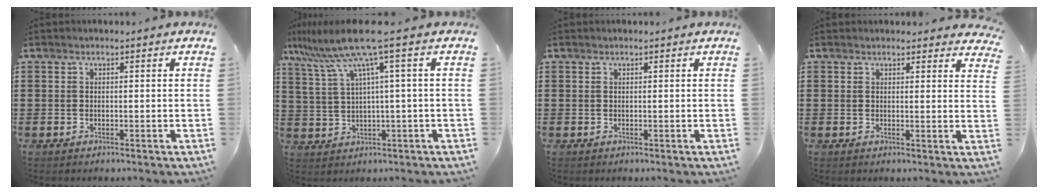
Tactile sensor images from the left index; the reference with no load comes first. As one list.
[{"total": 8.8, "force": [4.2, -0.4, 7.7], "torque": [-0.183, -0.029, 0.063]}, {"total": 0.0}, {"total": 1.9, "force": [1.8, 0.4, 0.2], "torque": [-0.001, -0.005, 0.035]}]